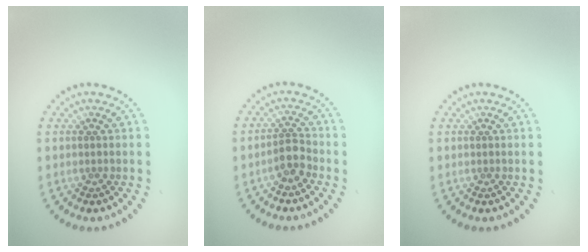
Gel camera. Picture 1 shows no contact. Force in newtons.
{"total": 2.1, "press": 1.7, "slide": 1.2}
{"total": 0.0}